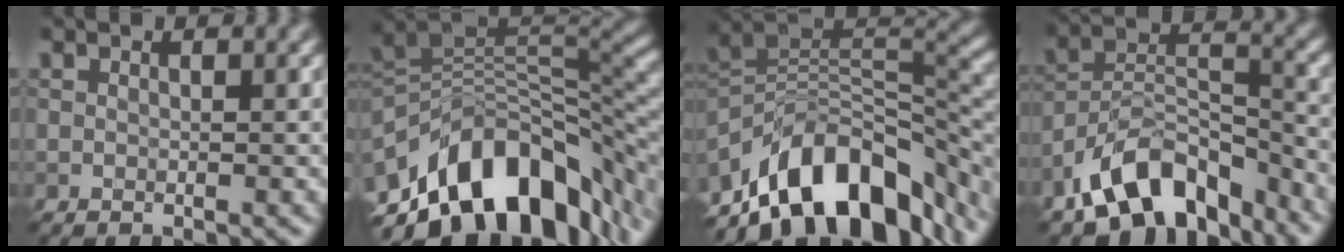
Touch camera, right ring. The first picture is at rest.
{"total": 13.3, "force": [-5.6, 6.8, 10.1], "torque": [-0.153, 0.018, -0.099]}
{"total": 13.1, "force": [-7.4, 5.9, 9.1], "torque": [-0.149, 0.030, -0.138]}
{"total": 9.9, "force": [-7.1, 4.8, 4.9], "torque": [-0.070, 0.006, -0.138]}